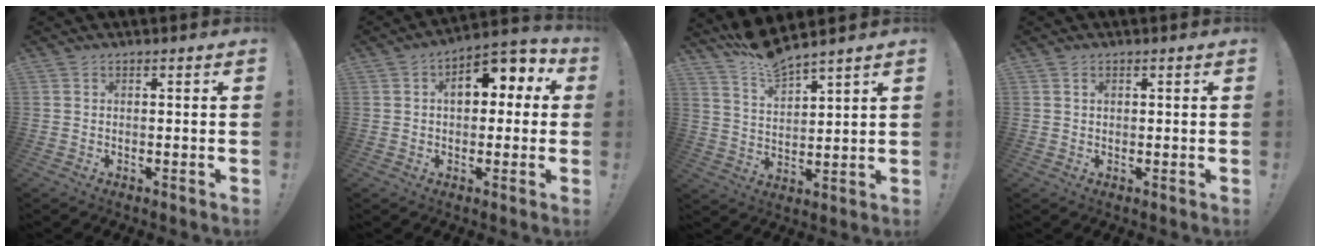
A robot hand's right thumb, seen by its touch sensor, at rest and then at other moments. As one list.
[{"total": 10.4, "force": [2.7, 6.7, 7.5], "torque": [-0.089, -0.004, 0.044]}, {"total": 8.8, "force": [8.2, 1.0, 3.1], "torque": [-0.070, -0.054, 0.150]}, {"total": 1.1, "force": [0.5, 0.8, 0.5], "torque": [-0.010, 0.002, 0.009]}]